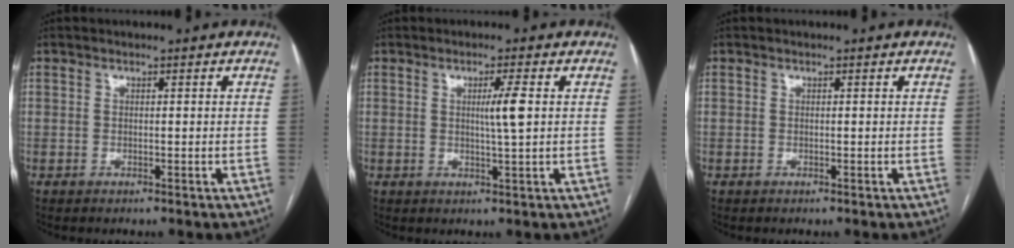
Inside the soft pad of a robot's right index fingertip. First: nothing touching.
{"total": 3.6, "force": [0.6, -0.5, 3.6], "torque": [-0.062, -0.005, 0.009]}
{"total": 0.0}